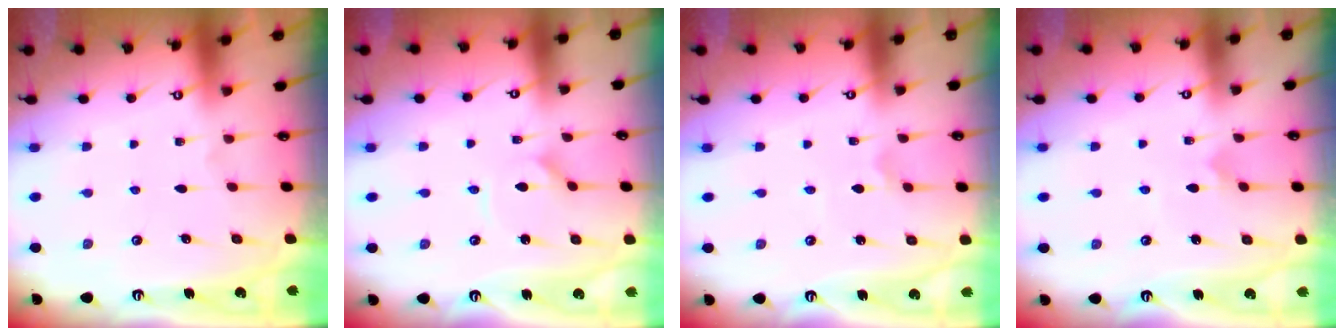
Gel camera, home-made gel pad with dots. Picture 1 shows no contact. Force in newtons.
{"total": 2.0, "press": 2.0, "slide": 0.4}
{"total": 0.7, "press": 0.7, "slide": 0.1}
{"total": 2.9, "press": 2.9, "slide": 0.2}